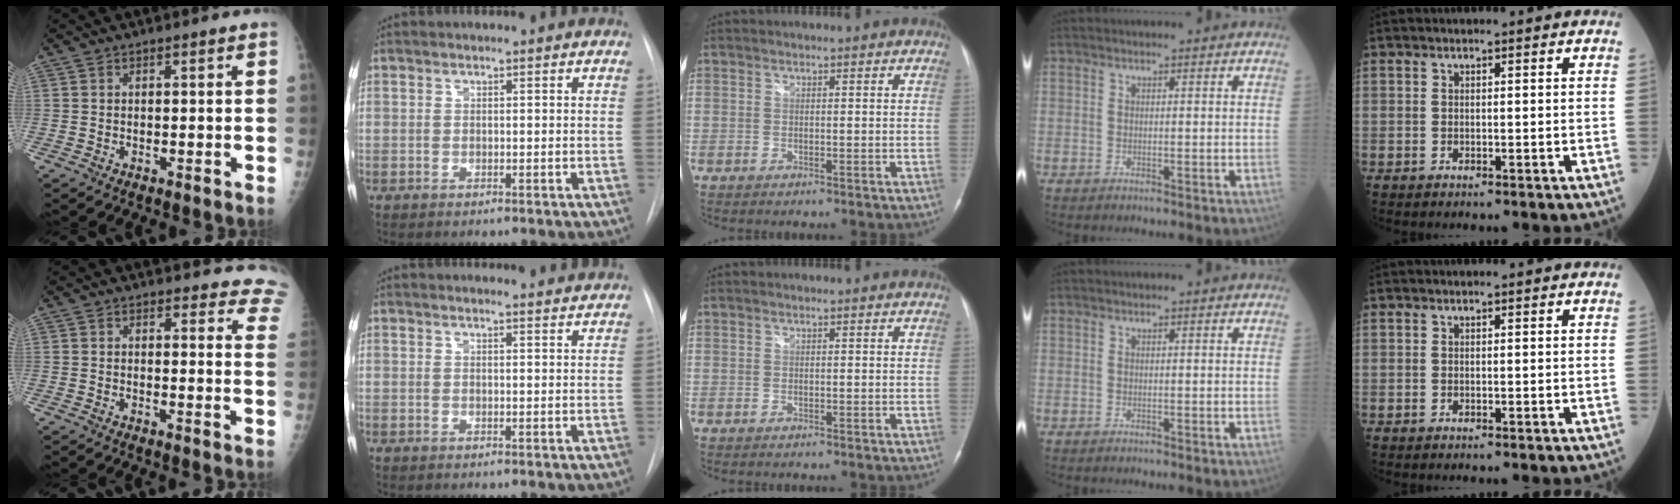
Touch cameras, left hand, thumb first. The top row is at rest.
{"thumb": {"total": 11.2, "force": [10.4, 3.8, 1.7], "torque": [0.041, -0.070, 0.075]}, "index": {"total": 6.3, "force": [6.2, 0.6, 0.8], "torque": [-0.007, 0.005, 0.058]}}